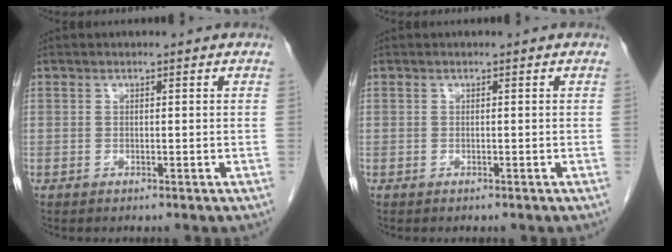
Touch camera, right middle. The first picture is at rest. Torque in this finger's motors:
{"motor_torque": [-0.37, -0.07, -0.09, 0.00]}